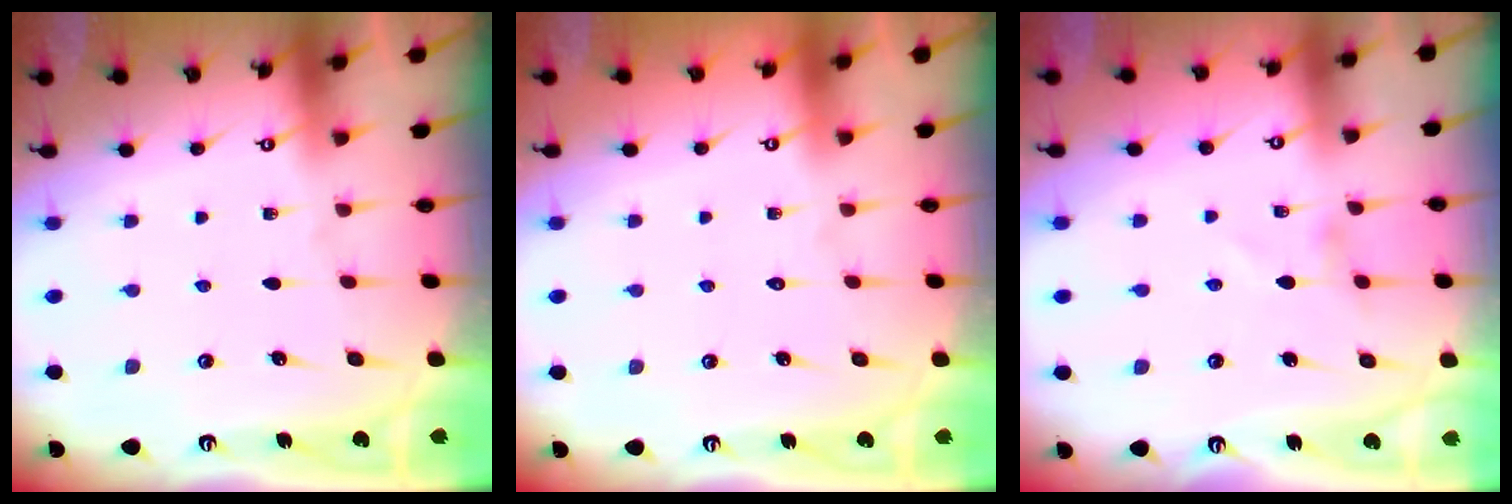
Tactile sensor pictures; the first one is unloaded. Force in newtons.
{"total": 1.7, "press": 1.7, "slide": 0.1}
{"total": 1.0, "press": 0.9, "slide": 0.3}